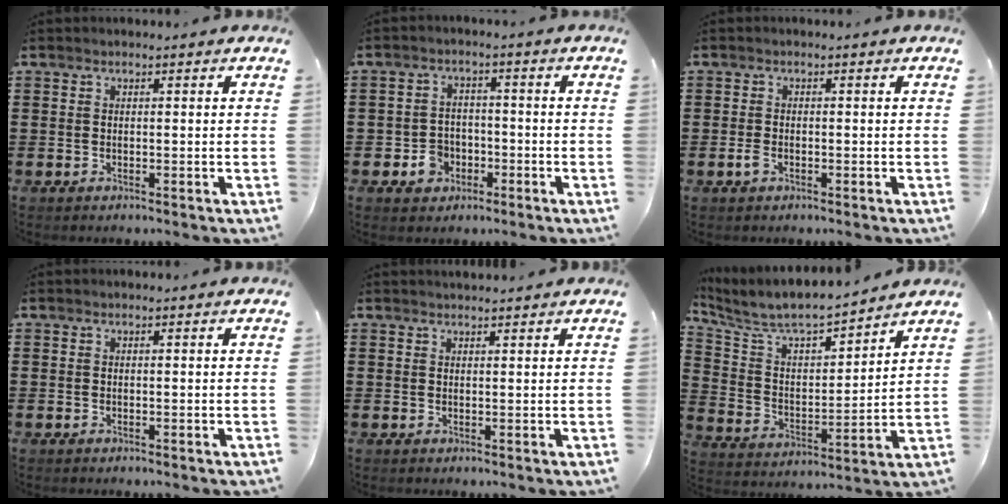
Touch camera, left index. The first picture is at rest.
{"total": 4.3, "force": [-2.2, 3.4, 1.5], "torque": [-0.033, 0.008, -0.041]}
{"total": 1.7, "force": [-0.7, 0.9, 1.3], "torque": [-0.040, -0.006, -0.017]}
{"total": 0.0}
{"total": 1.0, "force": [1.0, 0.0, 0.1], "torque": [-0.003, -0.001, 0.021]}
{"total": 7.2, "force": [6.5, 1.3, 2.7], "torque": [-0.083, -0.041, 0.109]}